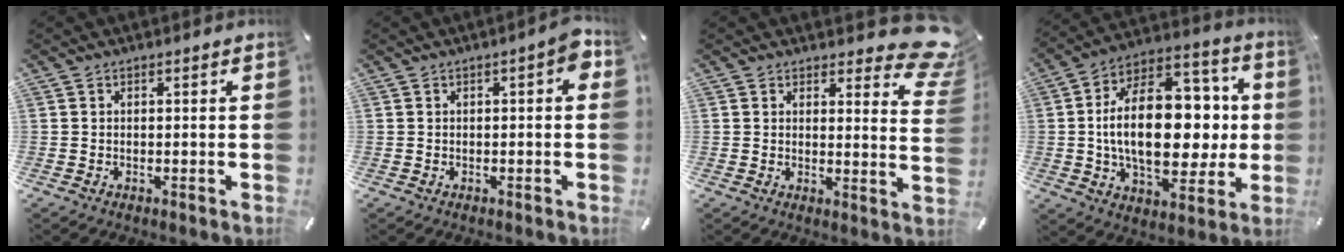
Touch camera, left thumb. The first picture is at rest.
{"total": 3.8, "force": [0.0, 1.5, 3.5], "torque": [-0.048, 0.006, -0.006]}
{"total": 8.3, "force": [6.1, 3.7, 4.3], "torque": [-0.031, -0.053, 0.102]}
{"total": 24.3, "force": [0.2, 14.6, 19.4], "torque": [-0.343, 0.001, 0.005]}